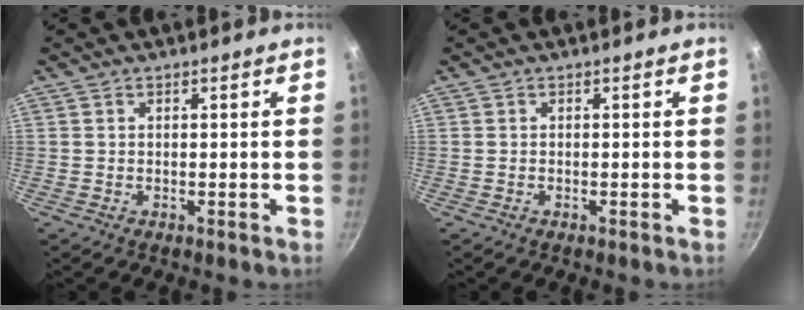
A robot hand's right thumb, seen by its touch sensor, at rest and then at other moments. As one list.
[{"total": 0.0}]